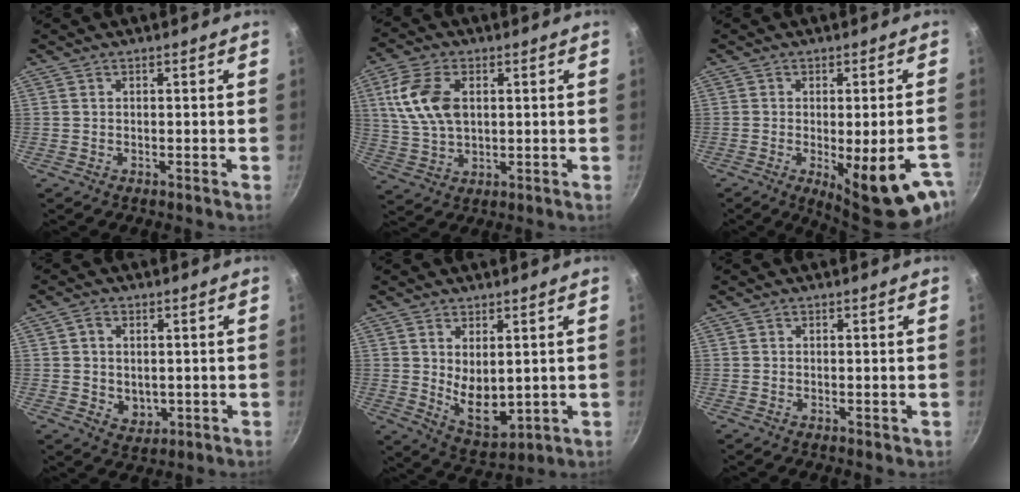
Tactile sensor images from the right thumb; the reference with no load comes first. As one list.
[{"total": 11.2, "force": [2.6, 6.8, 8.5], "torque": [-0.160, -0.003, 0.052]}, {"total": 16.2, "force": [-6.5, 4.4, 14.1], "torque": [-0.152, -0.007, -0.071]}, {"total": 5.8, "force": [0.3, 4.7, 3.4], "torque": [-0.041, -0.010, 0.011]}, {"total": 8.9, "force": [1.3, 5.0, 7.3], "torque": [-0.104, -0.028, 0.044]}, {"total": 0.6, "force": [0.2, 0.4, 0.4], "torque": [-0.003, -0.001, 0.002]}]